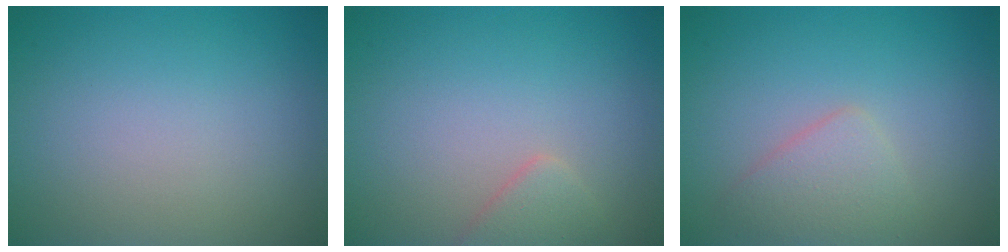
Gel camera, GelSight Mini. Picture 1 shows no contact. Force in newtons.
{"total": 1.7, "press": 1.7, "slide": 0.1}
{"total": 2.4, "press": 2.4, "slide": 0.2}